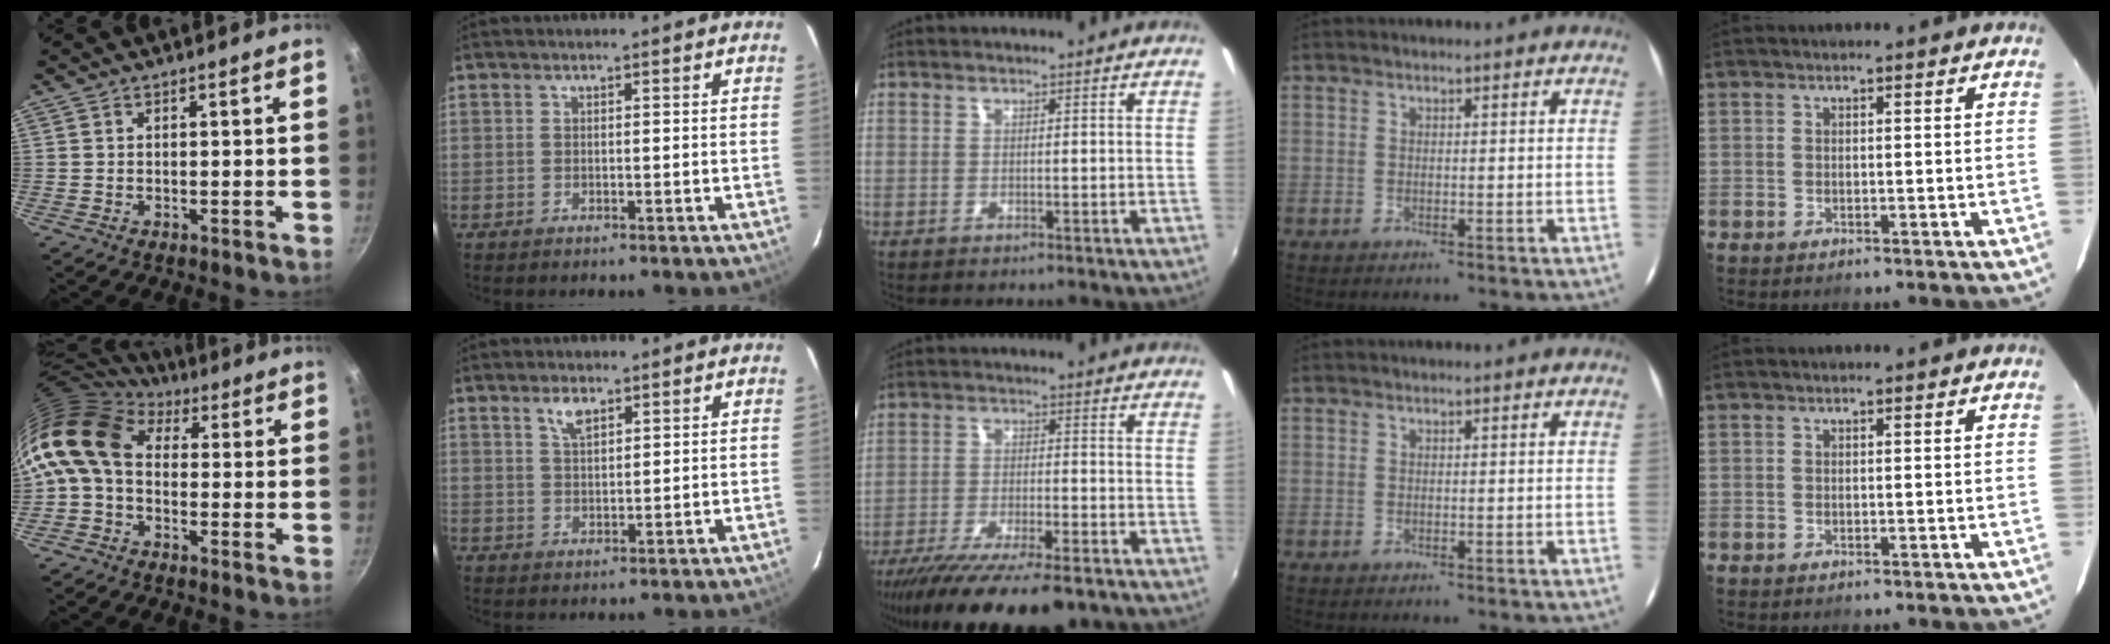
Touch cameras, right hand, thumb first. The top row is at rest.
{"thumb": {"total": 12.8, "force": [1.3, 9.2, 8.9], "torque": [-0.169, 0.024, 0.001]}, "index": {"total": 3.4, "force": [2.1, 1.5, 2.3], "torque": [-0.042, 0.005, 0.040]}, "middle": {"total": 17.7, "force": [-13.7, 4.0, 10.5], "torque": [-0.203, -0.052, -0.217]}}